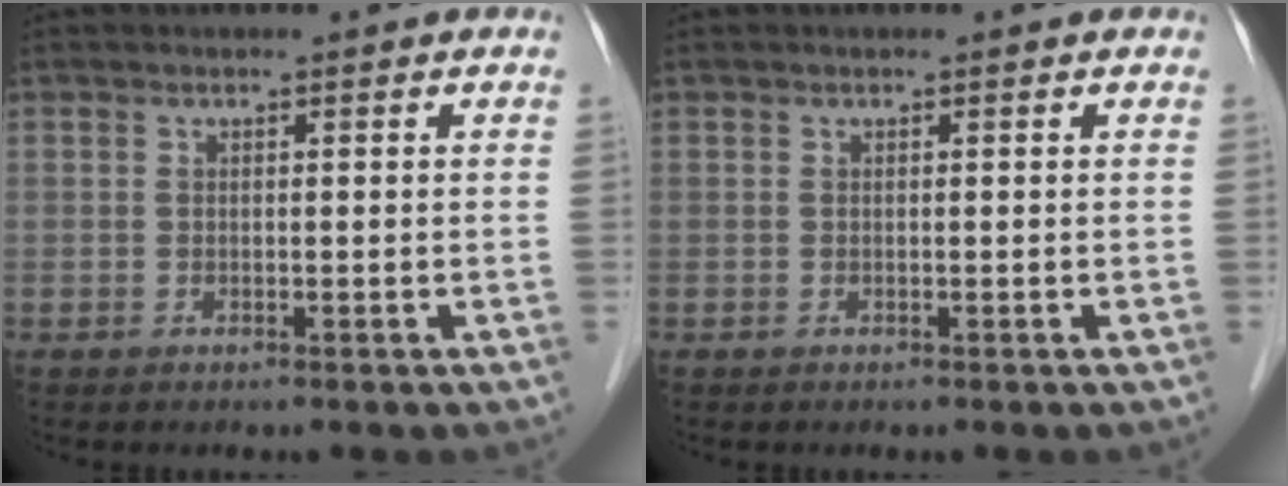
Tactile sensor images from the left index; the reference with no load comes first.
{"total": 0.0}